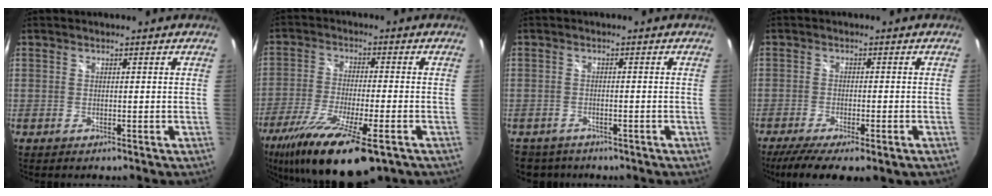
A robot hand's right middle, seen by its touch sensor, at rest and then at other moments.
{"total": 18.5, "force": [-11.7, 4.6, 13.6], "torque": [-0.270, -0.064, -0.202]}
{"total": 6.1, "force": [-4.7, 3.5, 1.5], "torque": [-0.042, -0.008, -0.071]}
{"total": 10.3, "force": [-7.0, 2.5, 7.1], "torque": [-0.144, -0.039, -0.109]}